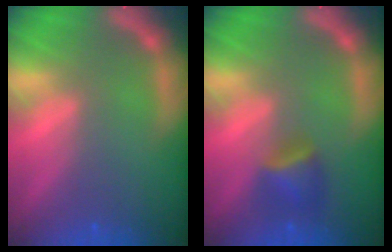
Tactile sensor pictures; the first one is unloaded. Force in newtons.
{"total": 2.9}